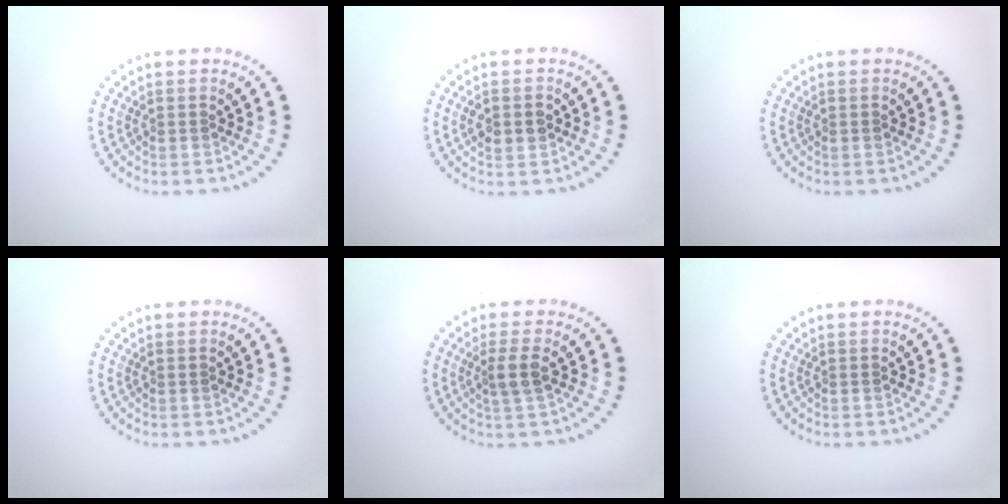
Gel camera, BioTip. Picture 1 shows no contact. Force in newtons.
{"total": 2.6, "press": 2.6, "slide": 0.2}
{"total": 0.6, "press": 0.6, "slide": 0.1}
{"total": 0.0}
{"total": 2.1, "press": 1.8, "slide": 1.2}
{"total": 0.0}